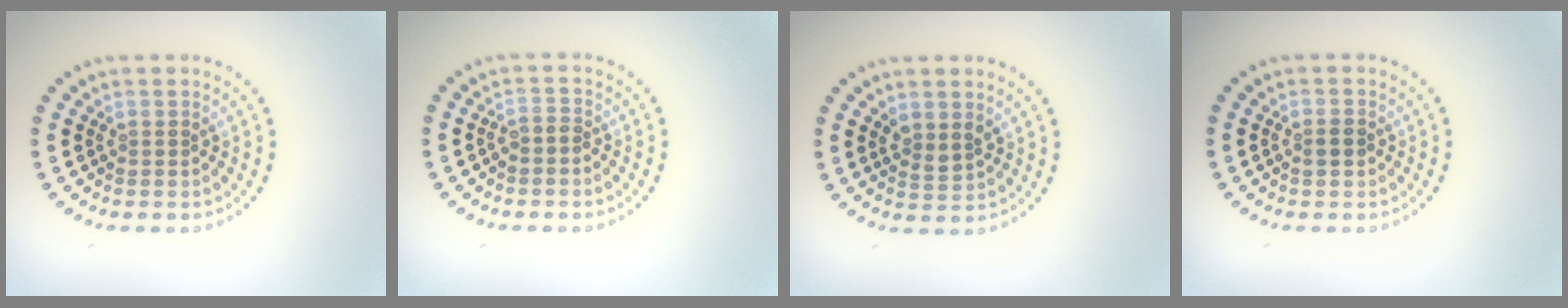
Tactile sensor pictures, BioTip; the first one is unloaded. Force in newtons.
{"total": 0.9, "press": 0.6, "slide": 0.6}
{"total": 1.5, "press": 1.3, "slide": 0.8}
{"total": 1.2, "press": 1.2, "slide": 0.3}